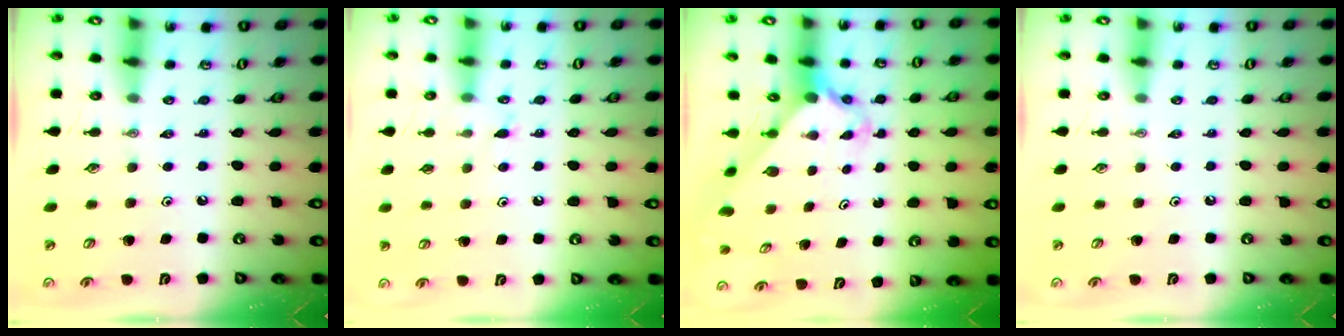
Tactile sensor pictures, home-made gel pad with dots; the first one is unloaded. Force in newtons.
{"total": 6.1, "press": 6.1, "slide": 0.5}
{"total": 2.2, "press": 2.2, "slide": 0.2}
{"total": 0.0}